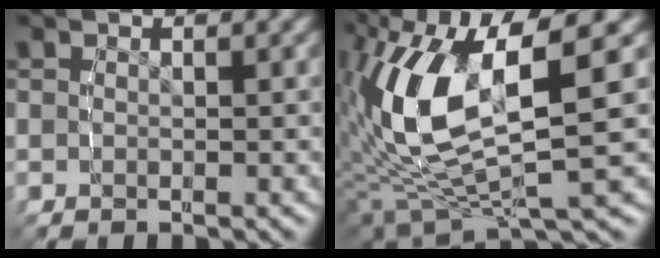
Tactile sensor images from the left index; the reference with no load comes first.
{"total": 12.8, "force": [-0.2, 7.7, 10.2], "torque": [-0.233, -0.037, 0.016]}